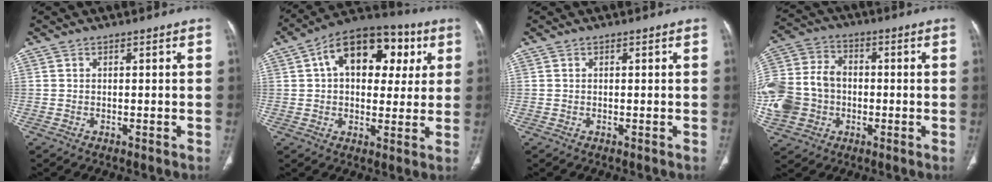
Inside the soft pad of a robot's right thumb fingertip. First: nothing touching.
{"total": 18.4, "force": [5.5, 11.4, 13.4], "torque": [-0.160, 0.015, 0.073]}
{"total": 0.0}
{"total": 16.9, "force": [-2.4, 14.0, 9.2], "torque": [-0.203, 0.028, -0.042]}